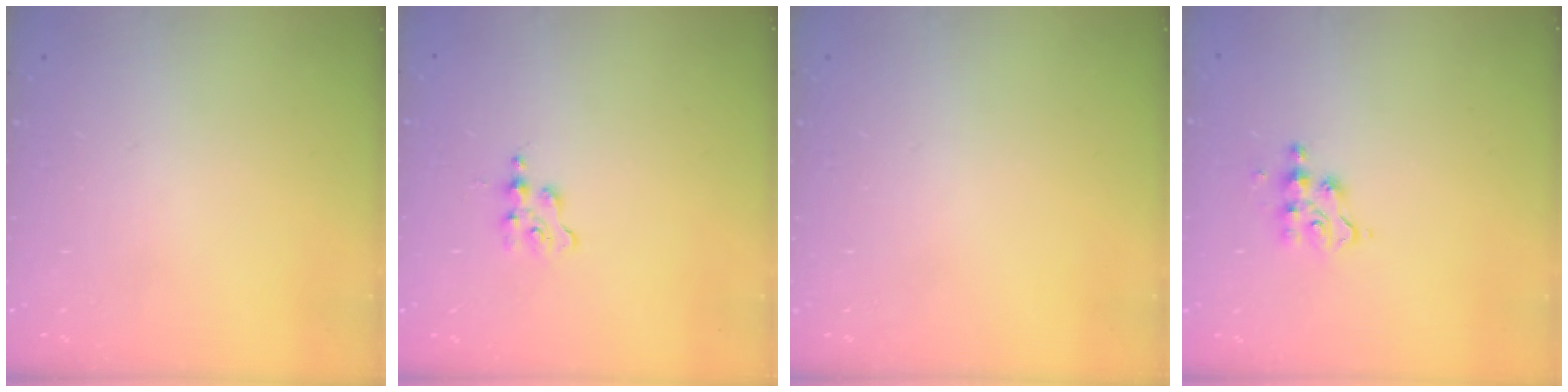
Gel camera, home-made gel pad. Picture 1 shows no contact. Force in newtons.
{"total": 1.3, "press": 1.3, "slide": 0.2}
{"total": 0.0}
{"total": 4.6, "press": 4.6, "slide": 0.3}